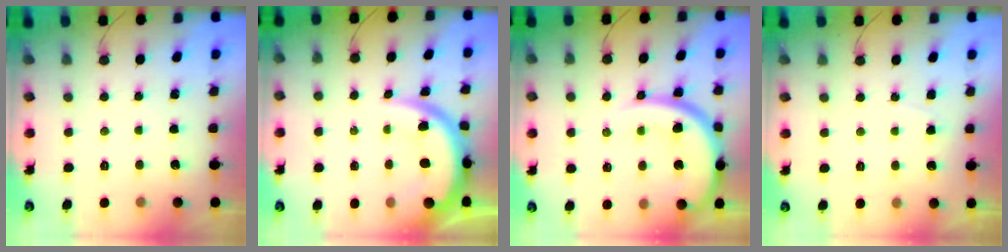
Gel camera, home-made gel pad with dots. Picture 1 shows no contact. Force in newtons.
{"total": 12.2, "press": 12.1, "slide": 1.1}
{"total": 16.3, "press": 16.2, "slide": 1.3}
{"total": 4.3, "press": 4.3, "slide": 0.5}